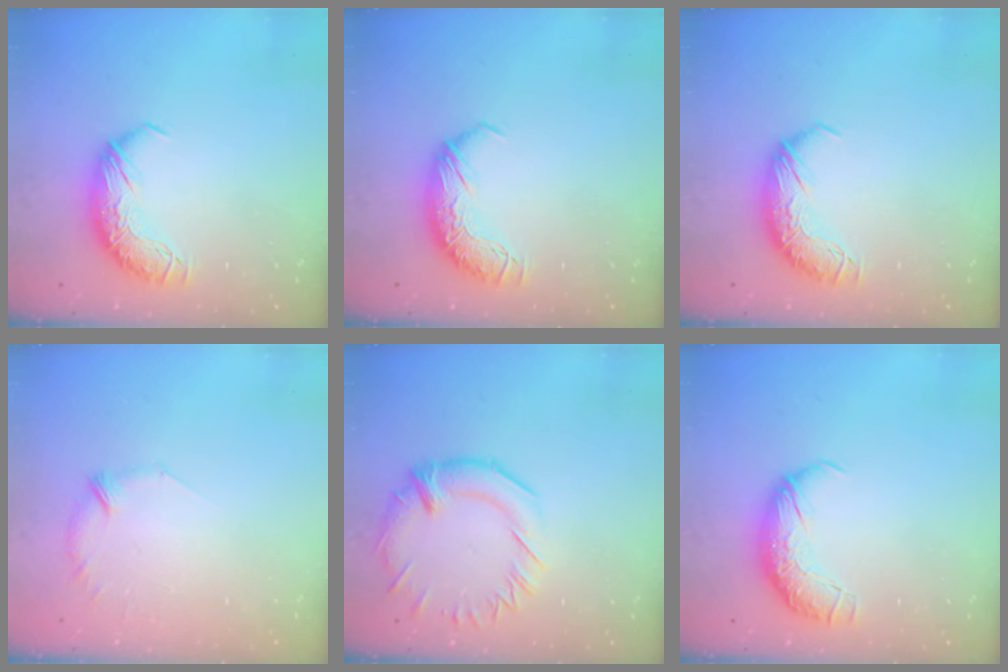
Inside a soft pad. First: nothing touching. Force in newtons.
{"total": 0.0}
{"total": 0.0}
{"total": 7.9, "press": 7.9, "slide": 0.7}
{"total": 2.1, "press": 1.6, "slide": 1.4}
{"total": 2.5, "press": 1.3, "slide": 2.2}